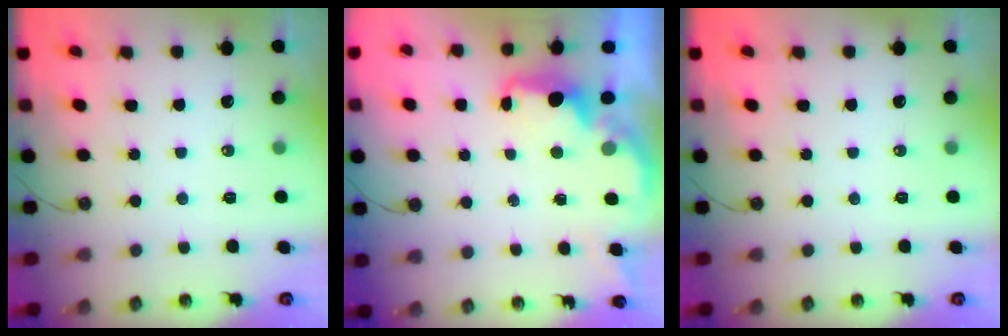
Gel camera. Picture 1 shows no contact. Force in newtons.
{"total": 2.0, "press": 1.9, "slide": 0.7}
{"total": 0.0}